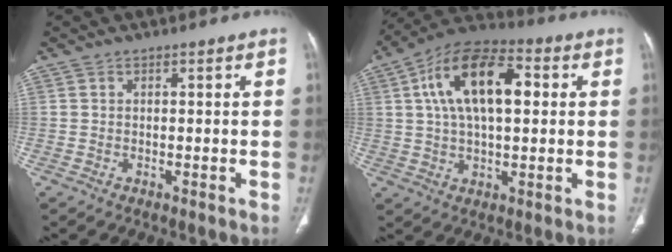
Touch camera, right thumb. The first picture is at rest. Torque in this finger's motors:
{"motor_torque": [-0.53, 2.89, 1.67, -0.01, 0.20]}